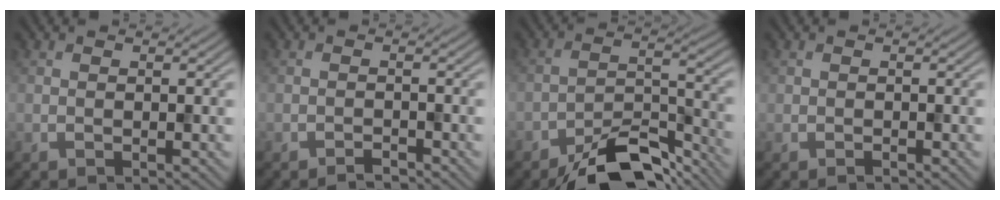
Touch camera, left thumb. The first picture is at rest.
{"total": 1.2, "force": [-1.1, 0.2, 0.4], "torque": [-0.007, 0.002, -0.021]}
{"total": 10.0, "force": [-7.7, 3.5, 5.4], "torque": [-0.079, 0.008, -0.138]}
{"total": 0.6, "force": [-0.4, 0.4, 0.1], "torque": [-0.002, -0.004, -0.006]}